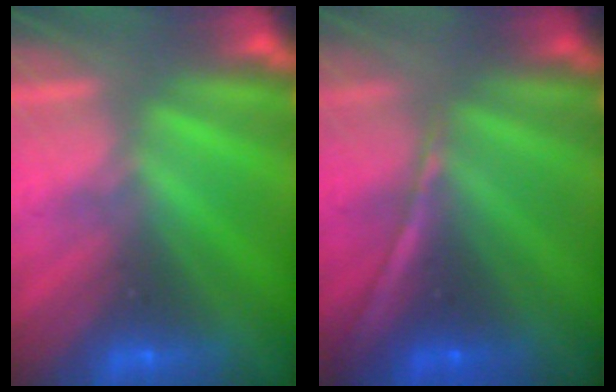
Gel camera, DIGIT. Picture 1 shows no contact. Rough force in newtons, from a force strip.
{"total": 1.3}